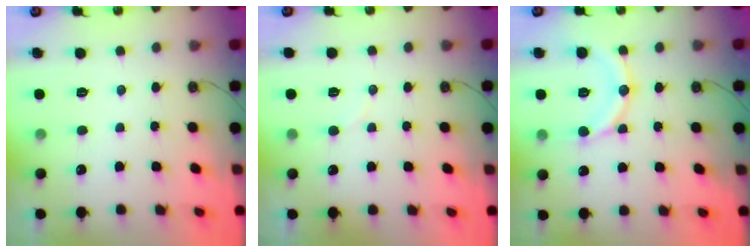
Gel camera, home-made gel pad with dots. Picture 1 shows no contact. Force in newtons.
{"total": 2.7, "press": 2.7, "slide": 0.2}
{"total": 13.2, "press": 13.1, "slide": 1.4}